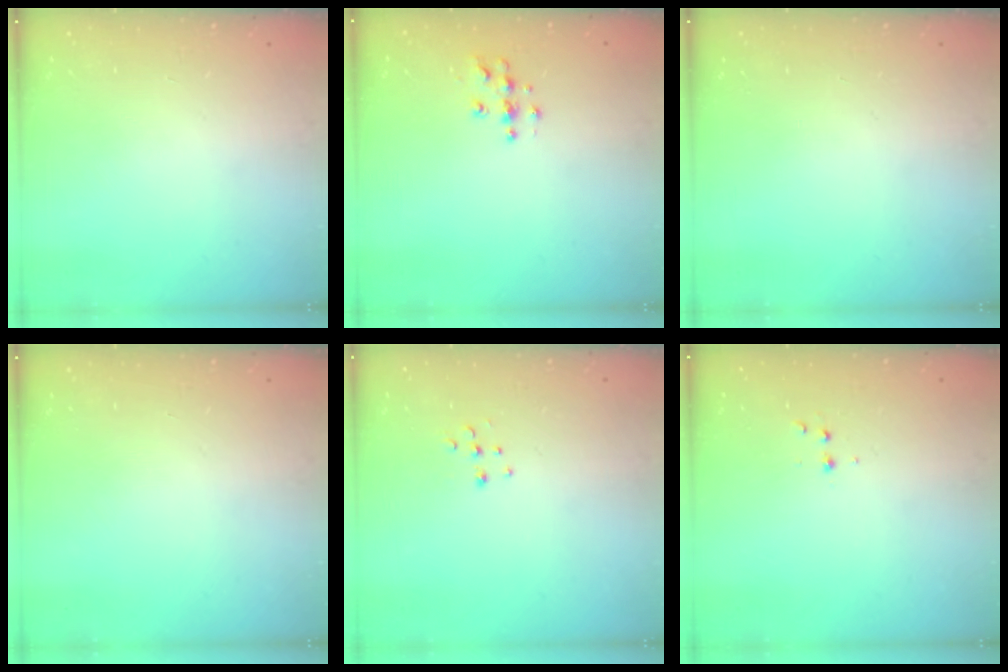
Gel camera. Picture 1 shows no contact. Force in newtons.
{"total": 4.3, "press": 4.3, "slide": 0.4}
{"total": 0.0}
{"total": 0.0}
{"total": 6.7, "press": 6.7, "slide": 0.4}
{"total": 2.9, "press": 2.7, "slide": 1.1}